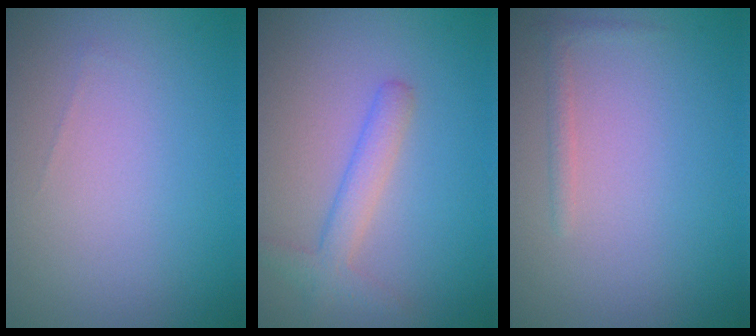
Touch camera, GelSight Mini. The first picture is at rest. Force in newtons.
{"total": 2.7, "press": 2.7, "slide": 0.1}
{"total": 0.8, "press": 0.8, "slide": 0.0}